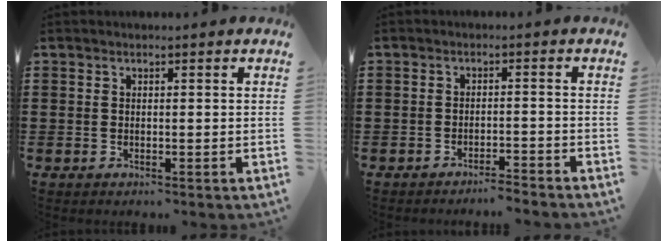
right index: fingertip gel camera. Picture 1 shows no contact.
{"total": 2.4, "force": [-2.4, -0.1, 0.0], "torque": [-0.006, 0.001, -0.052]}